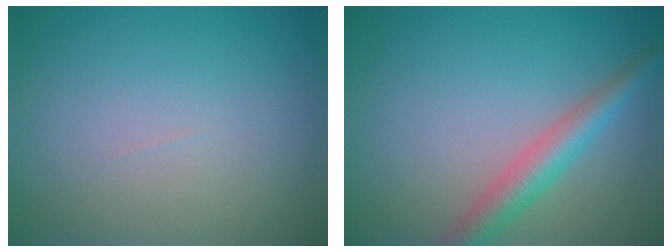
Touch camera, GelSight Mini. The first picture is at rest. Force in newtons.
{"total": 3.4, "press": 3.4, "slide": 0.1}